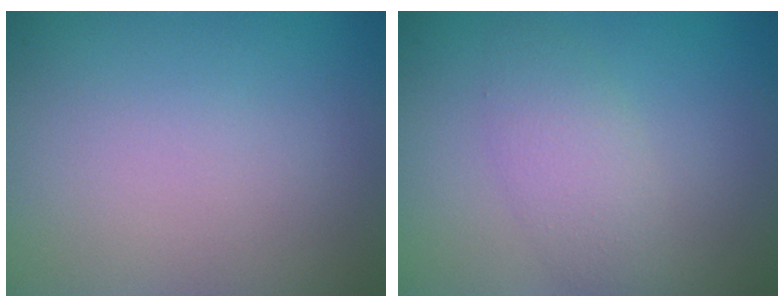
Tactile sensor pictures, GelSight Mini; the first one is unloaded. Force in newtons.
{"total": 2.6, "press": 2.6, "slide": 0.3}